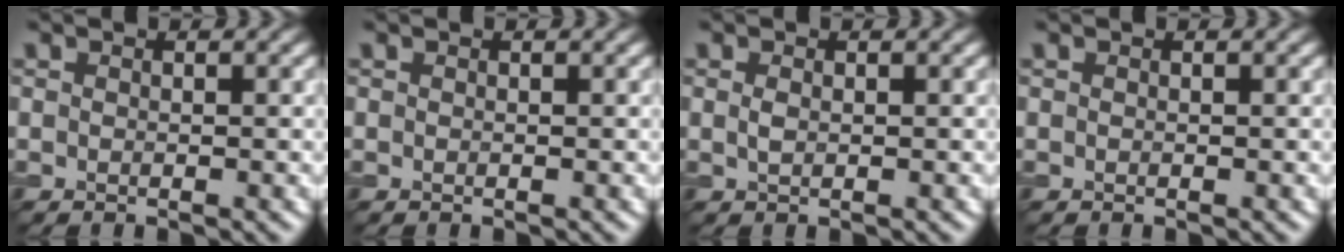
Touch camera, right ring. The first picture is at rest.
{"total": 0.0}
{"total": 0.7, "force": [0.1, 0.4, 0.6], "torque": [-0.016, -0.001, 0.003]}
{"total": 0.0}